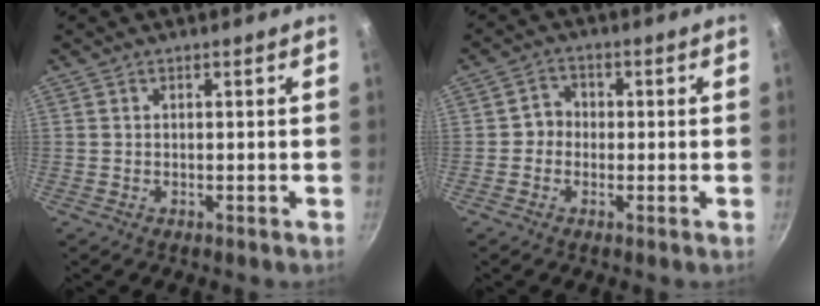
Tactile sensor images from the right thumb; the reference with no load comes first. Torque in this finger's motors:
{"motor_torque": [0.02, 0.03, -0.20, 0.04, 0.05]}